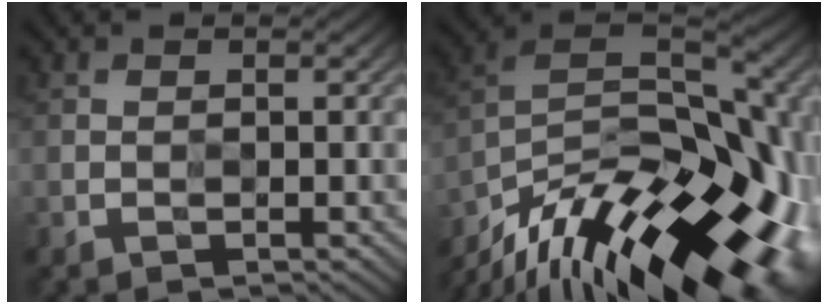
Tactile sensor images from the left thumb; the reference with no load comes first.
{"total": 19.1, "force": [-12.7, 6.8, 12.5], "torque": [-0.199, 0.006, -0.208]}